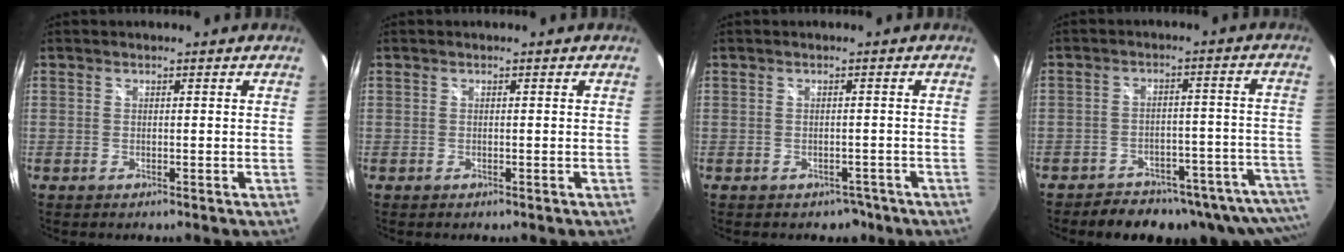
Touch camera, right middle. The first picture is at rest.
{"total": 0.0}
{"total": 3.2, "force": [-2.1, 2.3, 0.7], "torque": [-0.010, 0.004, -0.019]}
{"total": 20.6, "force": [-17.6, 6.7, 8.3], "torque": [-0.092, 0.004, -0.203]}